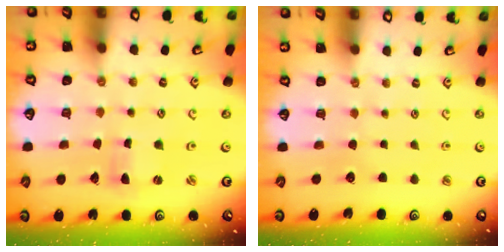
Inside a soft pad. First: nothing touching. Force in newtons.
{"total": 0.0}